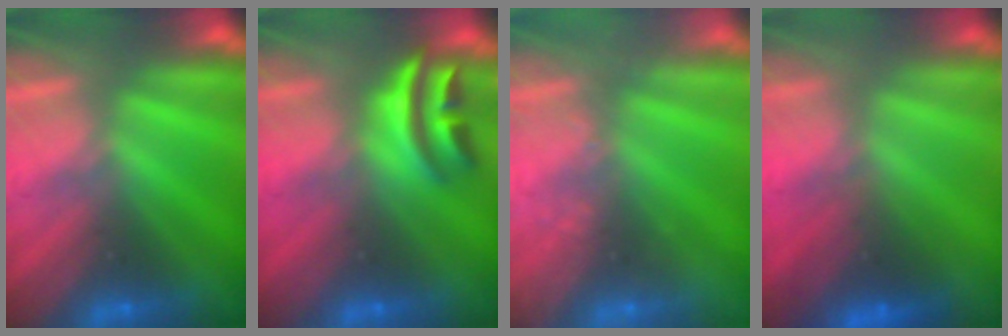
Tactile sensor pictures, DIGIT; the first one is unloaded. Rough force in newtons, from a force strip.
{"total": 2.9}
{"total": 2.3}
{"total": 2.9}